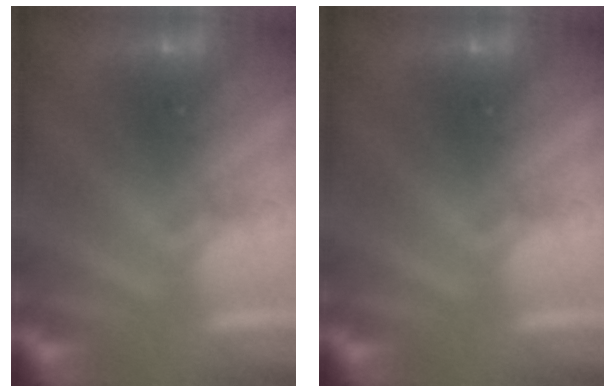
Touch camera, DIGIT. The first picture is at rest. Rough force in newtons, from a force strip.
{"total": 0.0}